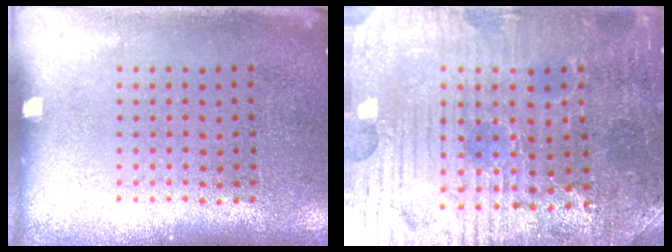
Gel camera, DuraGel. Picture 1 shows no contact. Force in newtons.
{"total": 3.8, "press": 3.8, "slide": 0.5}